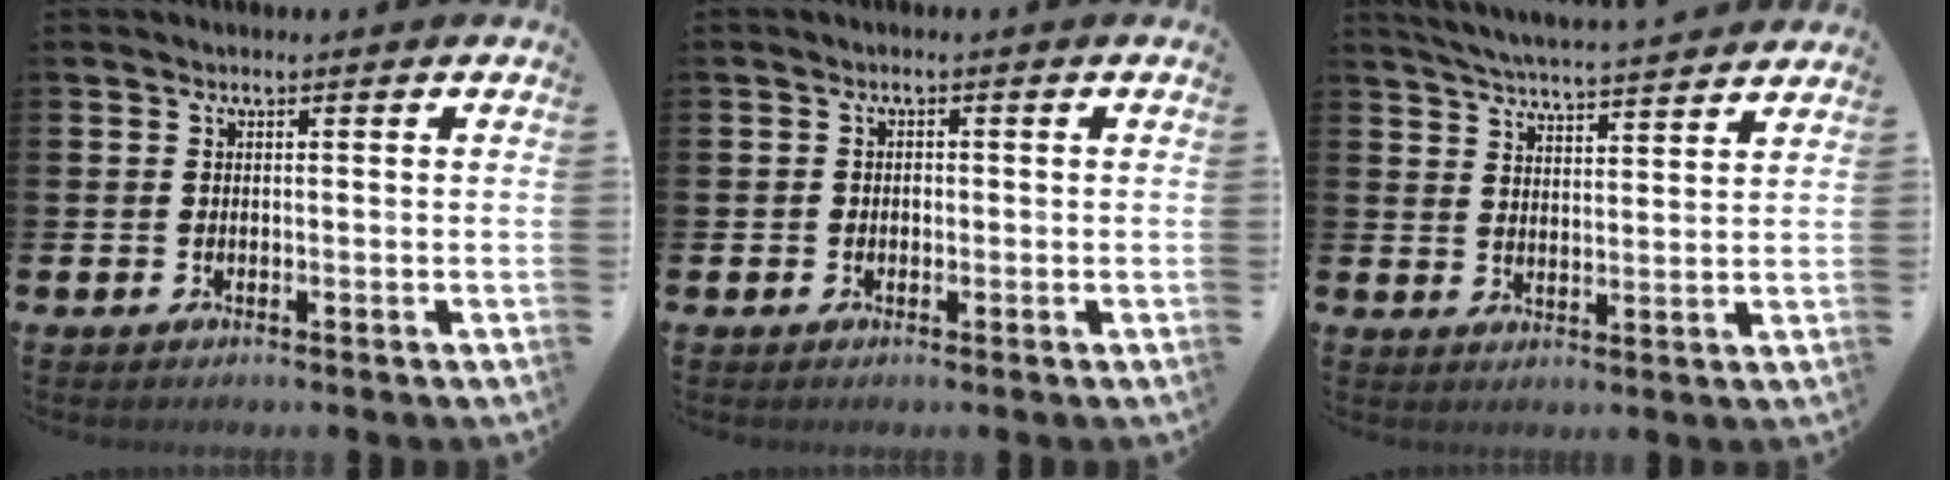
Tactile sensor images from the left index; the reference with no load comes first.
{"total": 0.9, "force": [-0.3, 0.8, 0.3], "torque": [0.000, 0.003, -0.009]}
{"total": 5.3, "force": [5.3, -0.4, 0.7], "torque": [-0.033, -0.039, 0.092]}